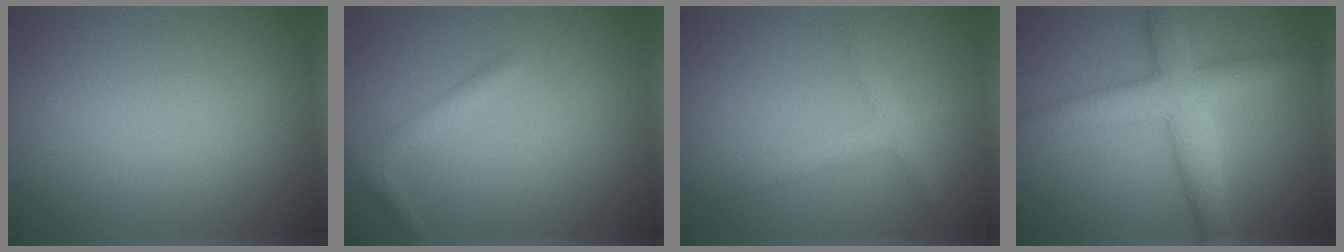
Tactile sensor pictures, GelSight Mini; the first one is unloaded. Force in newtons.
{"total": 1.6, "press": 1.6, "slide": 0.1}
{"total": 2.1, "press": 2.1, "slide": 0.2}
{"total": 5.3, "press": 5.3, "slide": 0.2}